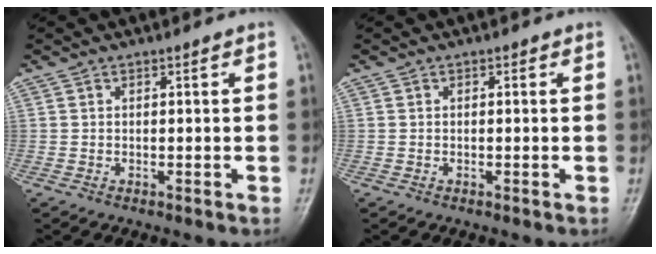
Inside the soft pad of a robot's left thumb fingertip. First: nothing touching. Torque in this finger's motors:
{"motor_torque": [-0.11, 0.14, -0.04, -0.10, 0.00]}